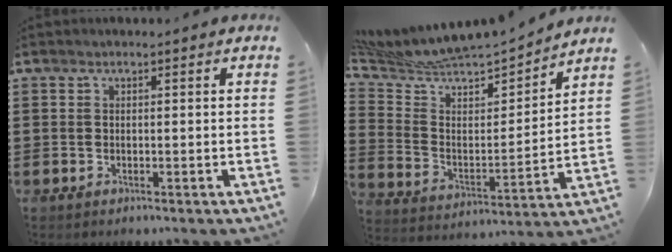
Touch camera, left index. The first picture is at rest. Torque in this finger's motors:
{"motor_torque": [1.07, -1.07, 0.54, 0.14]}